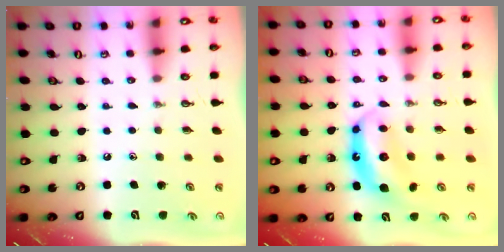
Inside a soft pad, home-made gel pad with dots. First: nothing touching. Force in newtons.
{"total": 6.8, "press": 6.8, "slide": 0.5}